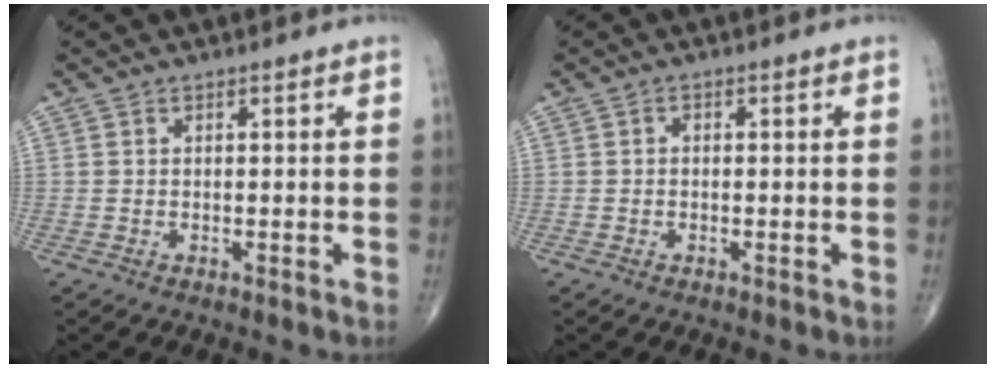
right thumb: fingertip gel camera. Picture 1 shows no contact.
{"total": 0.7, "force": [0.0, 0.5, 0.5], "torque": [-0.004, 0.003, -0.003]}